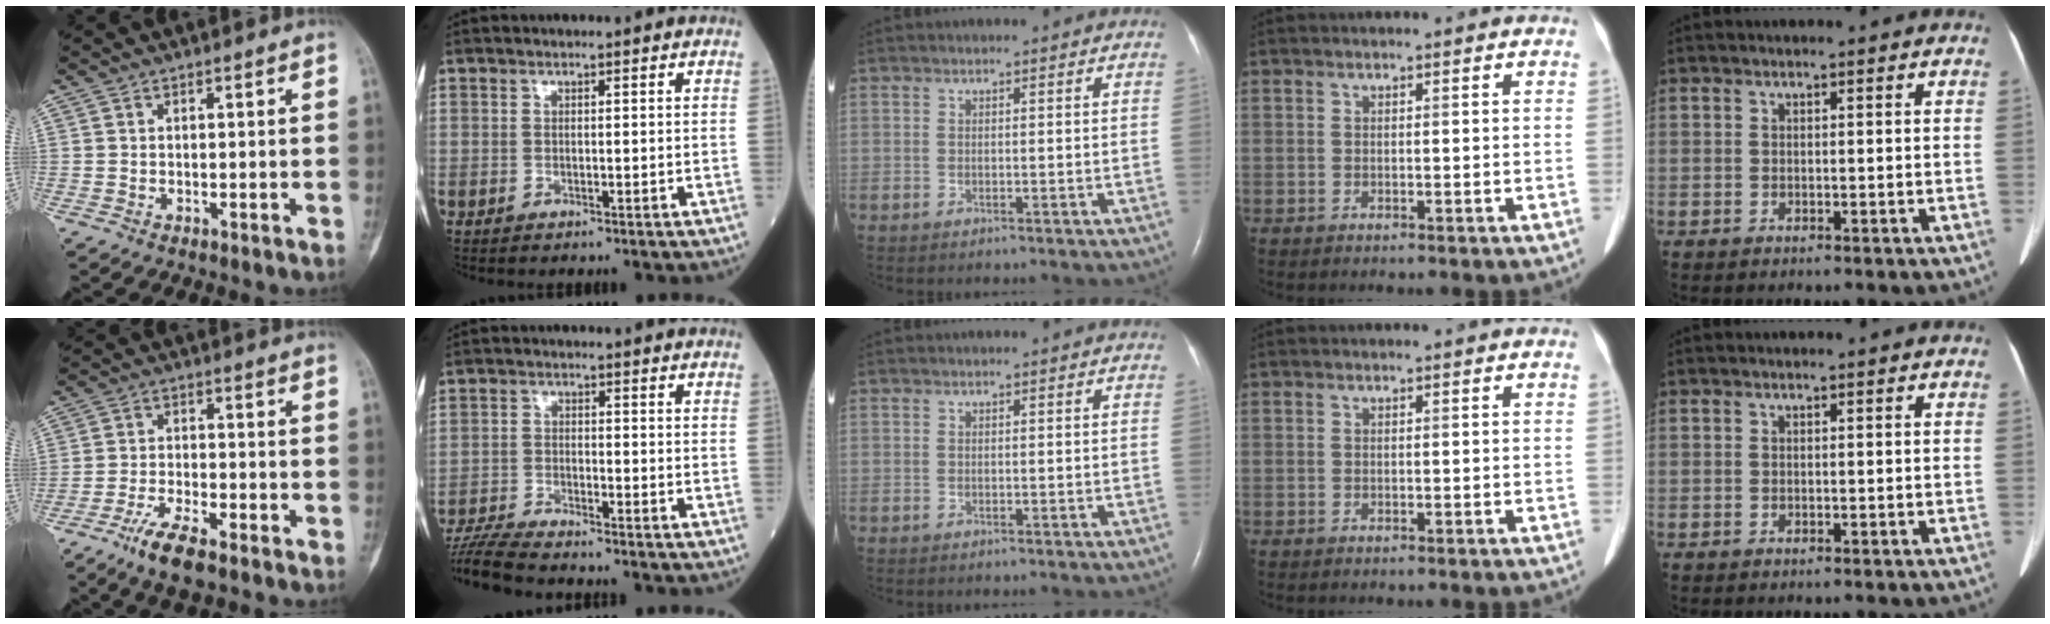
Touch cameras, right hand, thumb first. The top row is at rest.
{"thumb": {"total": 7.5, "force": [-5.1, 2.1, 5.1], "torque": [-0.105, 0.015, -0.094]}, "index": {"total": 8.7, "force": [-8.2, -0.2, 2.9], "torque": [-0.057, -0.017, -0.148]}}